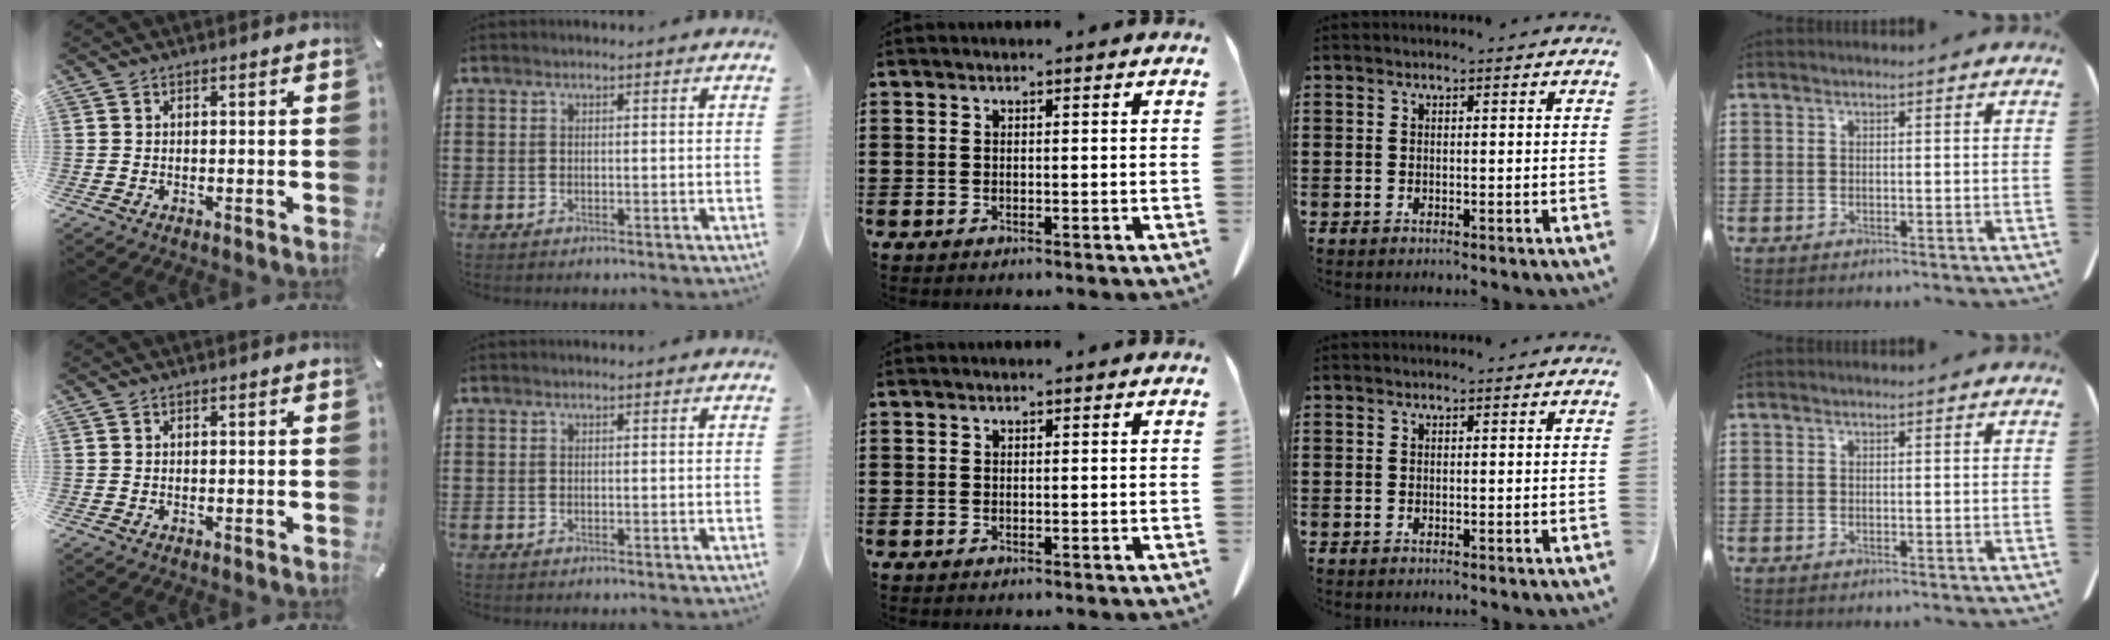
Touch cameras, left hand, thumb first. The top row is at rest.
{}